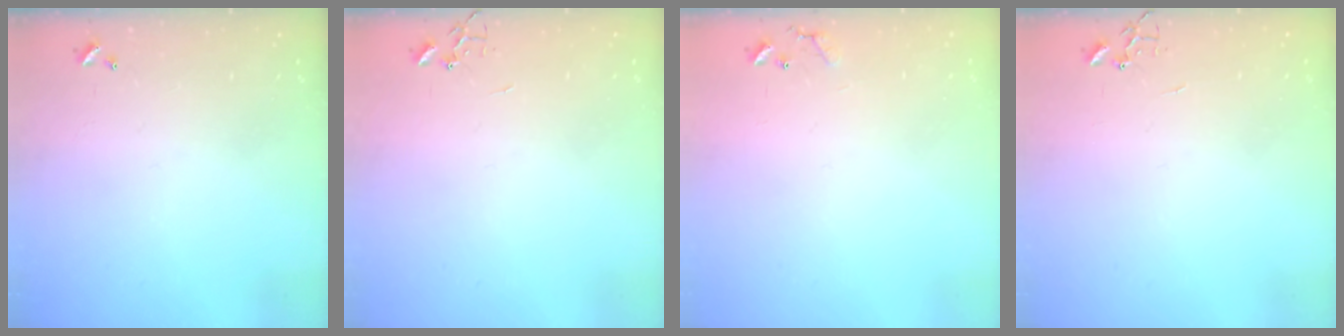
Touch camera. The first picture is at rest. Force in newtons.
{"total": 0.0}
{"total": 7.7, "press": 7.7, "slide": 0.5}
{"total": 0.0}